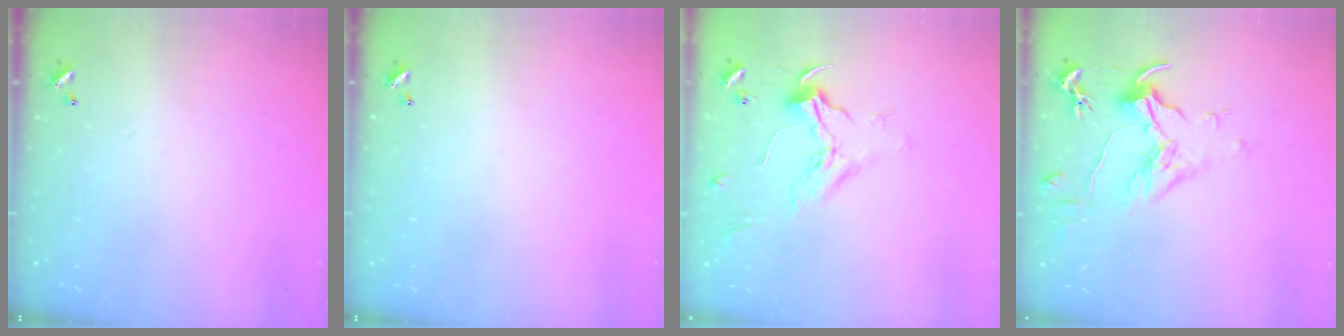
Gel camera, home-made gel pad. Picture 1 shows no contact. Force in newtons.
{"total": 0.0}
{"total": 2.4, "press": 2.3, "slide": 0.8}
{"total": 1.6, "press": 1.4, "slide": 0.7}